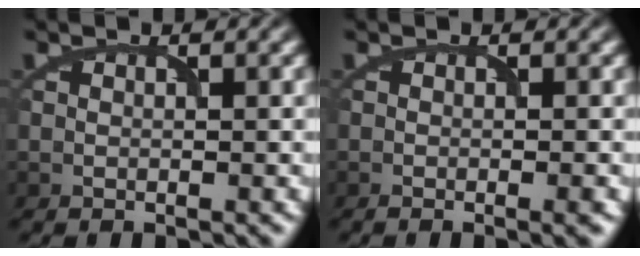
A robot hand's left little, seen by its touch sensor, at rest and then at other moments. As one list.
[{"total": 1.6, "force": [-0.6, 0.4, 1.4], "torque": [-0.012, -0.003, -0.008]}]